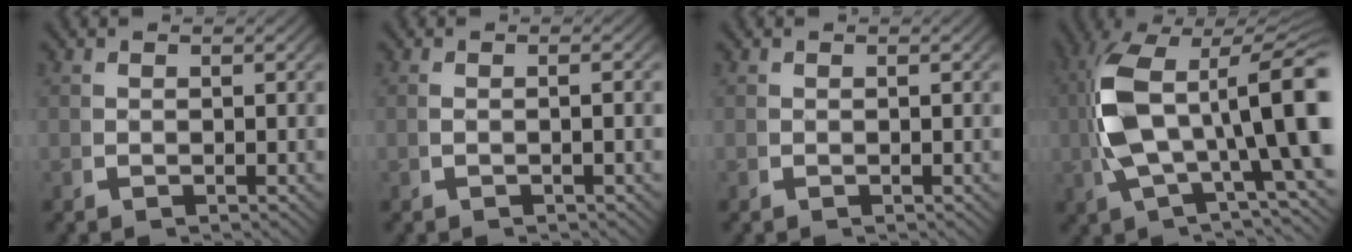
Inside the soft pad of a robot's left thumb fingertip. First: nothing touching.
{"total": 1.0, "force": [-0.2, -0.3, 0.9], "torque": [-0.024, -0.001, 0.001]}
{"total": 0.0}
{"total": 13.8, "force": [0.5, 7.1, 11.8], "torque": [-0.231, -0.014, 0.018]}